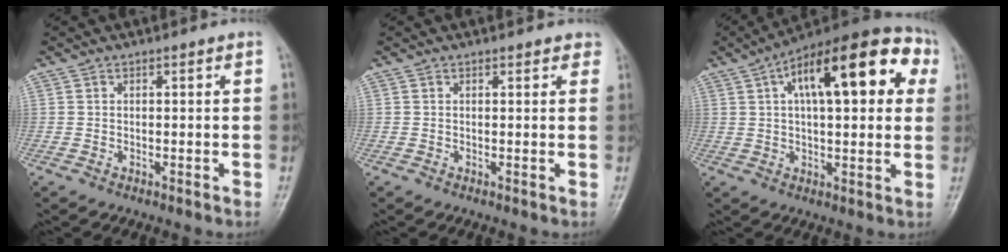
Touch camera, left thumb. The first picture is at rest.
{"total": 1.6, "force": [1.2, 0.8, 0.7], "torque": [0.008, -0.001, 0.007]}
{"total": 22.8, "force": [7.2, 9.5, 19.4], "torque": [-0.265, 0.035, 0.100]}